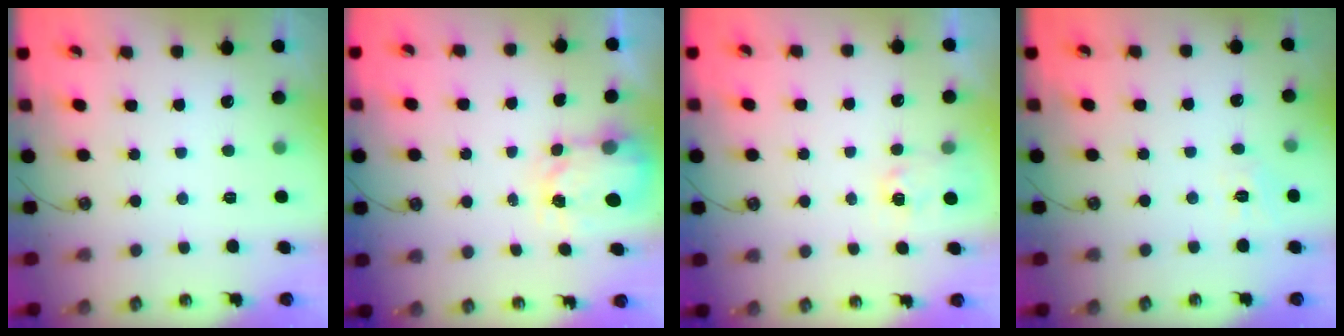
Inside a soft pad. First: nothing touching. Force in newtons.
{"total": 4.0, "press": 4.0, "slide": 0.5}
{"total": 2.6, "press": 2.6, "slide": 0.4}
{"total": 4.4, "press": 4.3, "slide": 0.7}